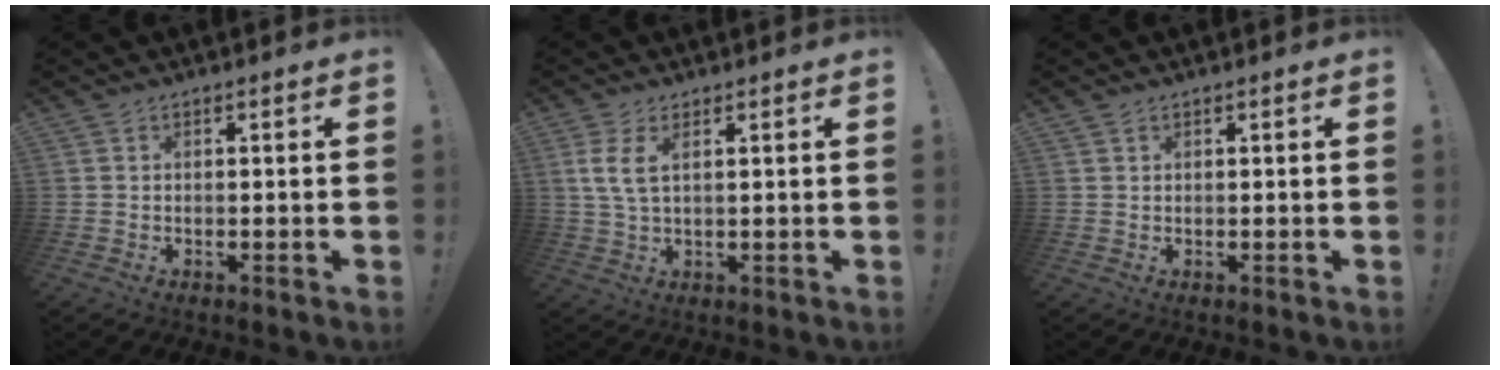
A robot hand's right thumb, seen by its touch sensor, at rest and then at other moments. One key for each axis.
{"total": 5.4, "fx": 2.2, "fy": 1.7, "fz": 4.6, "tx": -0.089, "ty": -0.005, "tz": 0.038}
{"total": 0.6, "fx": 0.5, "fy": 0.4, "fz": 0.0, "tx": 0.001, "ty": -0.002, "tz": 0.009}